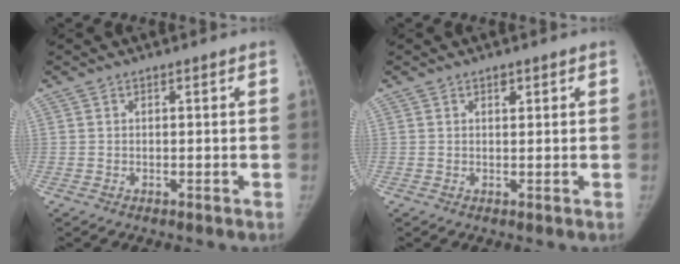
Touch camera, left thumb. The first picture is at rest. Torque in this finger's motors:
{"motor_torque": [0.32, -0.15, 0.43, -0.56, 0.09]}